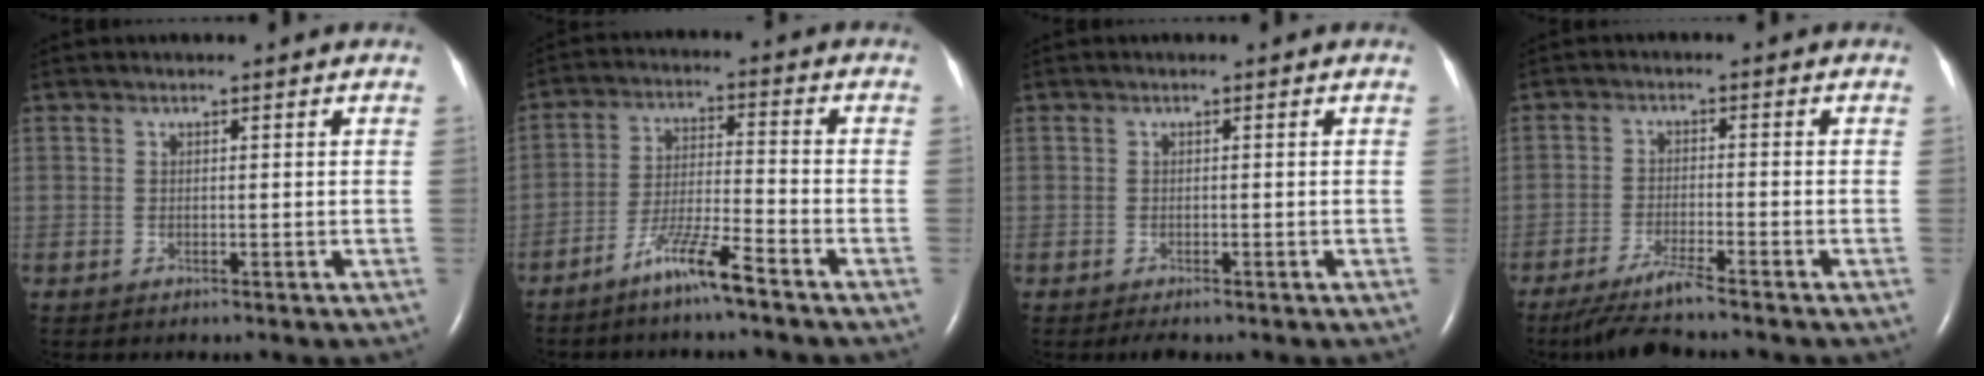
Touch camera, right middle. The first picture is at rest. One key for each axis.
{"total": 7.3, "fx": -5.4, "fy": -0.4, "fz": 4.8, "tx": -0.095, "ty": -0.016, "tz": -0.108}
{"total": 1.1, "fx": -0.9, "fy": 0.2, "fz": 0.7, "tx": -0.017, "ty": -0.005, "tz": -0.010}
{"total": 5.8, "fx": -4.9, "fy": -1.1, "fz": 2.8, "tx": -0.059, "ty": -0.027, "tz": -0.092}